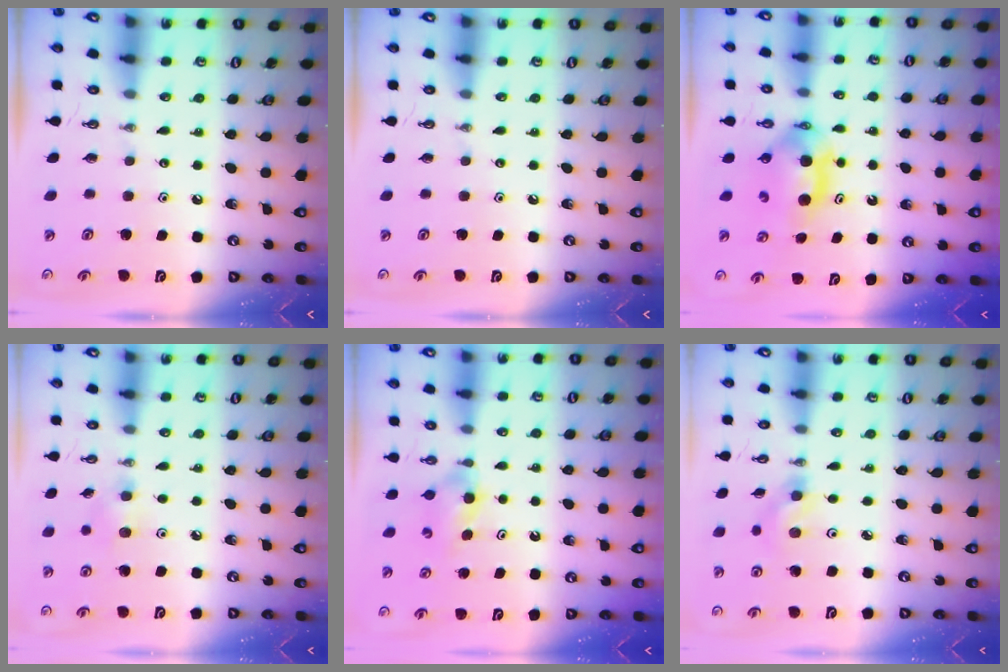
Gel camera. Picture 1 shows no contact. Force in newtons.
{"total": 0.0}
{"total": 7.4, "press": 5.7, "slide": 4.7}
{"total": 7.0, "press": 5.9, "slide": 3.7}
{"total": 3.6, "press": 3.5, "slide": 0.8}
{"total": 4.8, "press": 4.6, "slide": 1.5}